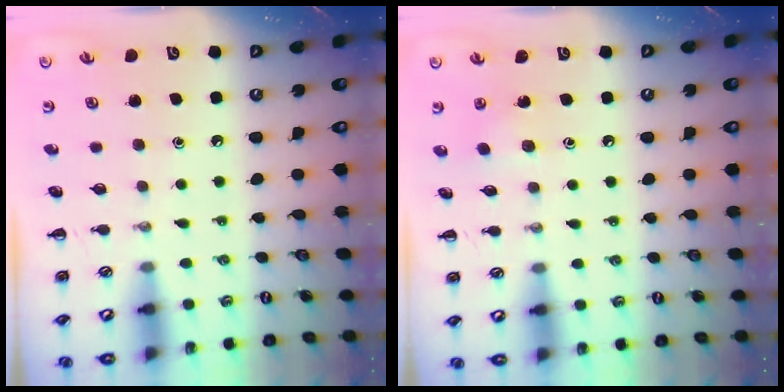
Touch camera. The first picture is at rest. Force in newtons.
{"total": 3.5, "press": 3.3, "slide": 1.1}